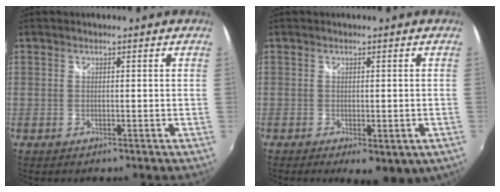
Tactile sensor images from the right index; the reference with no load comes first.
{"total": 6.8, "force": [-3.4, 2.8, 5.2], "torque": [-0.082, -0.030, -0.041]}